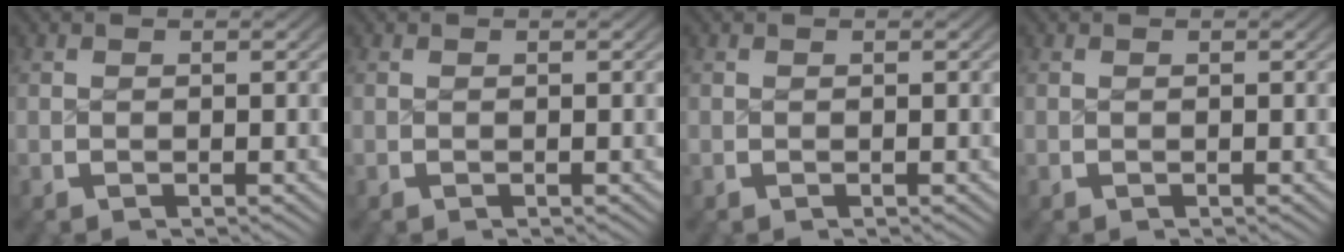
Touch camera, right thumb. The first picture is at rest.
{"total": 0.0}
{"total": 0.0}
{"total": 0.0}